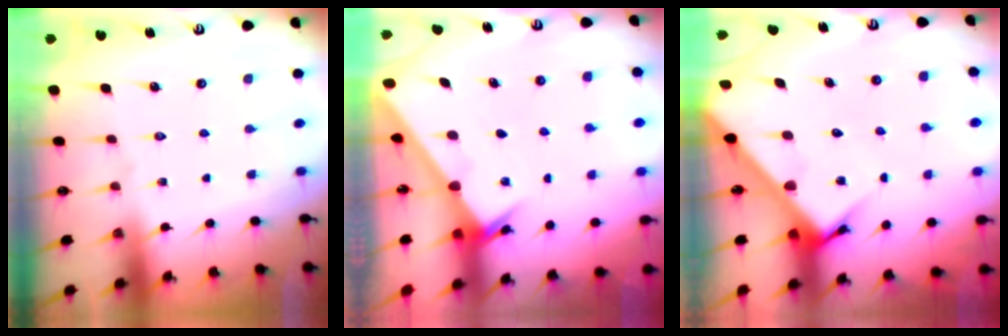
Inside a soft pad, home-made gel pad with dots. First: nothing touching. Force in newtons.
{"total": 2.0, "press": 2.0, "slide": 0.1}
{"total": 5.5, "press": 5.5, "slide": 0.5}